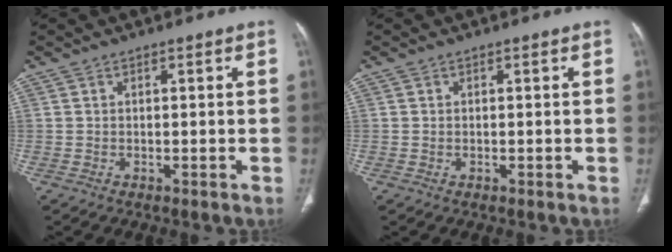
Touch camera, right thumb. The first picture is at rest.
{"total": 0.0}